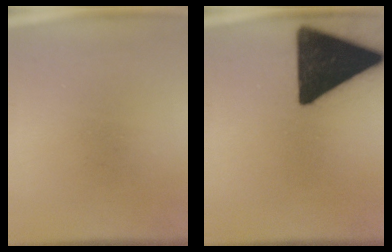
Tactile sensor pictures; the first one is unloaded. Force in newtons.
{"total": 19.7}